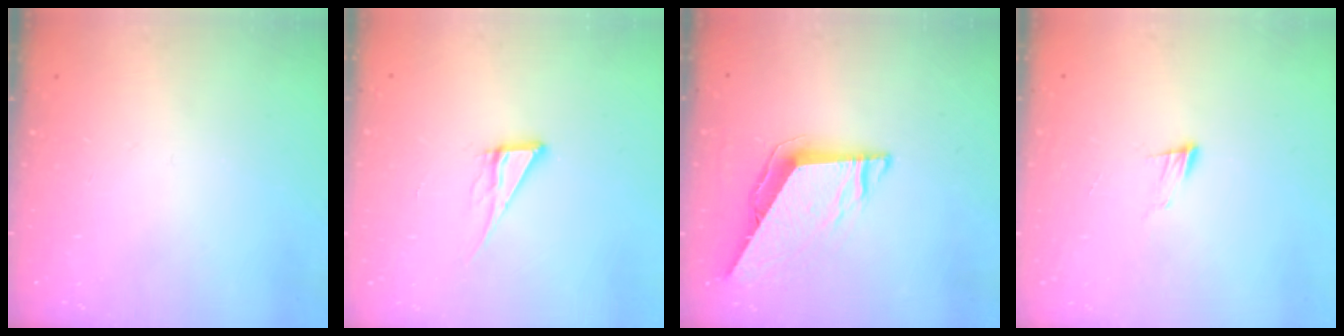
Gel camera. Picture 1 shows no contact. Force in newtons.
{"total": 6.6, "press": 6.6, "slide": 0.3}
{"total": 7.6, "press": 7.6, "slide": 0.3}
{"total": 5.1, "press": 5.1, "slide": 0.5}